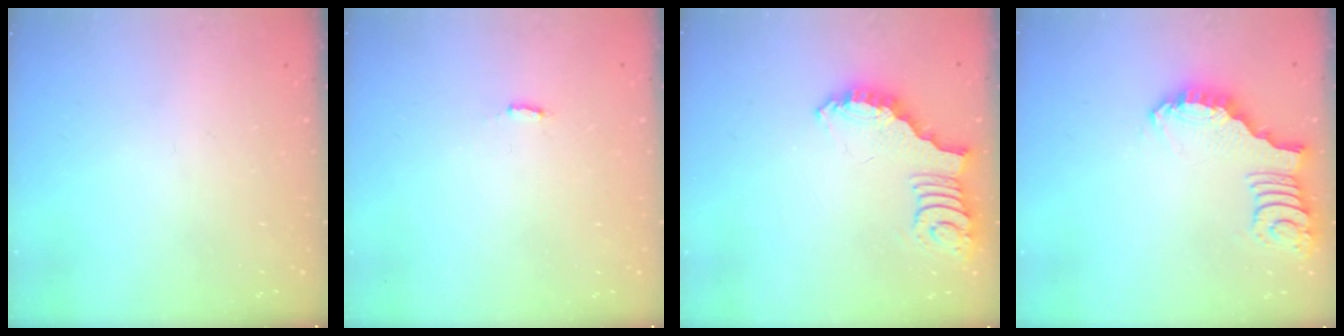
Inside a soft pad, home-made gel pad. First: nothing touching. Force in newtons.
{"total": 3.0, "press": 2.9, "slide": 0.5}
{"total": 2.7, "press": 2.6, "slide": 0.6}
{"total": 2.9, "press": 2.9, "slide": 0.1}